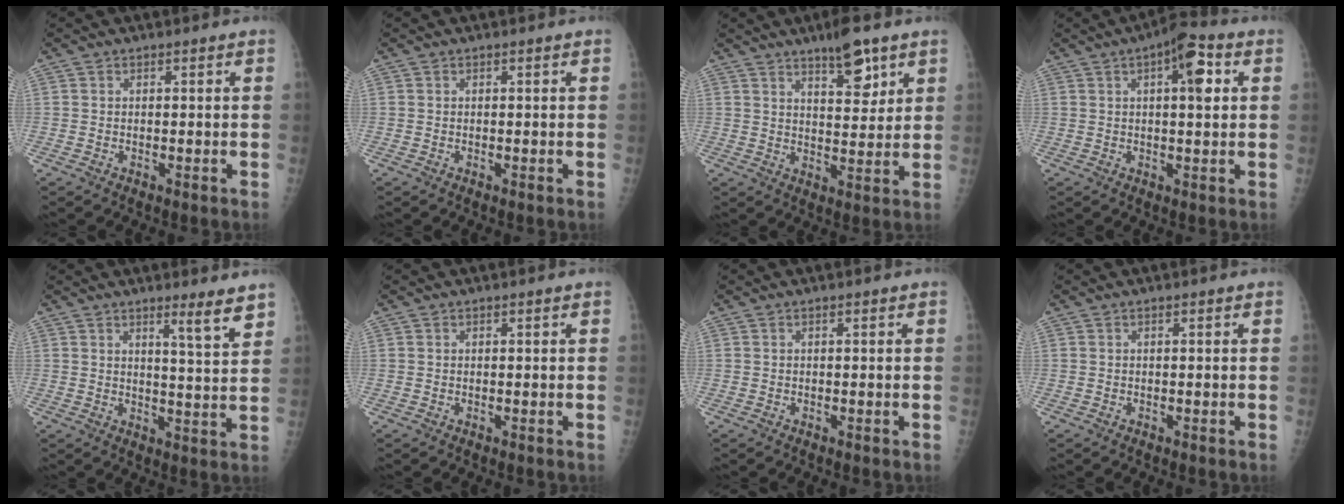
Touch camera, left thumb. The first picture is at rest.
{"total": 0.0}
{"total": 8.4, "force": [5.4, 2.8, 5.8], "torque": [-0.069, -0.035, 0.083]}
{"total": 8.2, "force": [2.6, 3.0, 7.2], "torque": [-0.088, 0.008, 0.030]}
{"total": 5.9, "force": [4.4, 0.3, 4.0], "torque": [-0.046, -0.038, 0.059]}
{"total": 0.0}
{"total": 0.0}
{"total": 0.0}